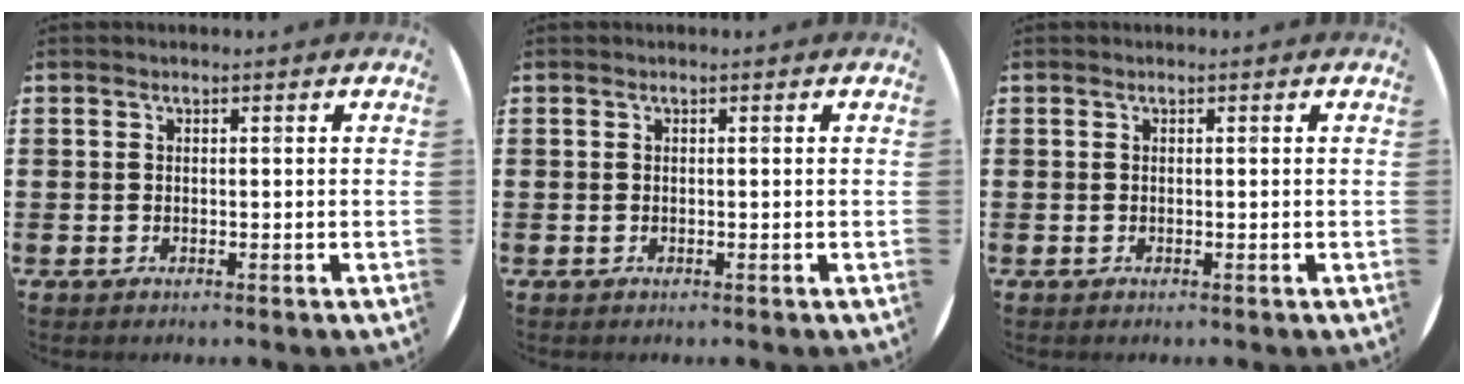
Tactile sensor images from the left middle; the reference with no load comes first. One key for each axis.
{"total": 0.0}
{"total": 0.0}